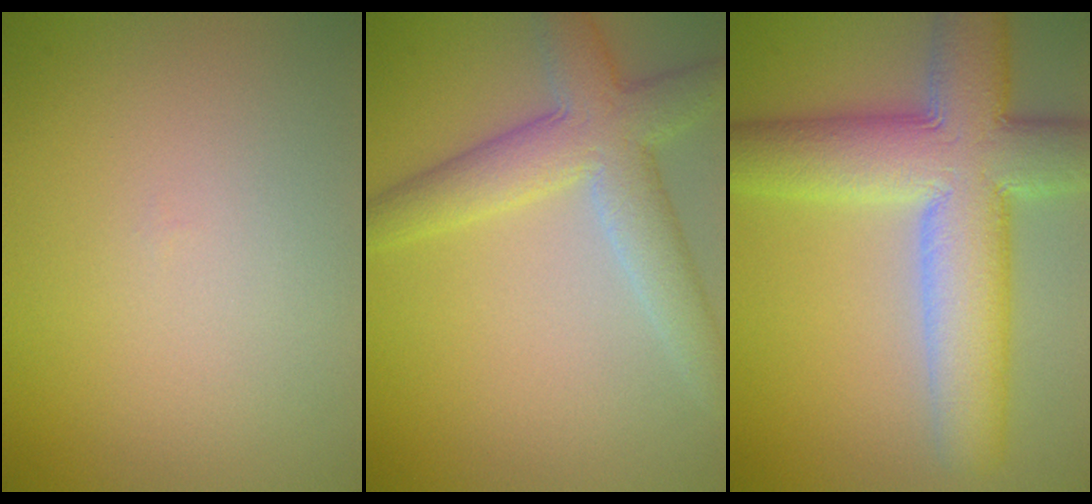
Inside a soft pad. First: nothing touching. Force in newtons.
{"total": 6.0, "press": 6.0, "slide": 0.3}
{"total": 11.4, "press": 11.4, "slide": 0.7}